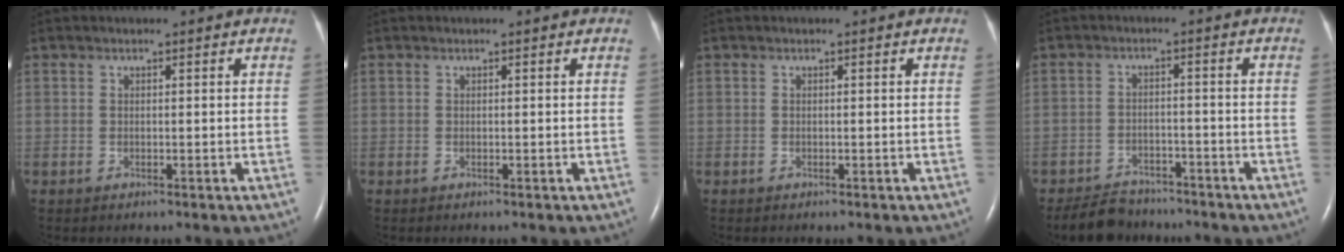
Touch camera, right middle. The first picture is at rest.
{"total": 0.0}
{"total": 0.0}
{"total": 6.3, "force": [-5.7, 2.6, 1.1], "torque": [-0.027, -0.008, -0.093]}